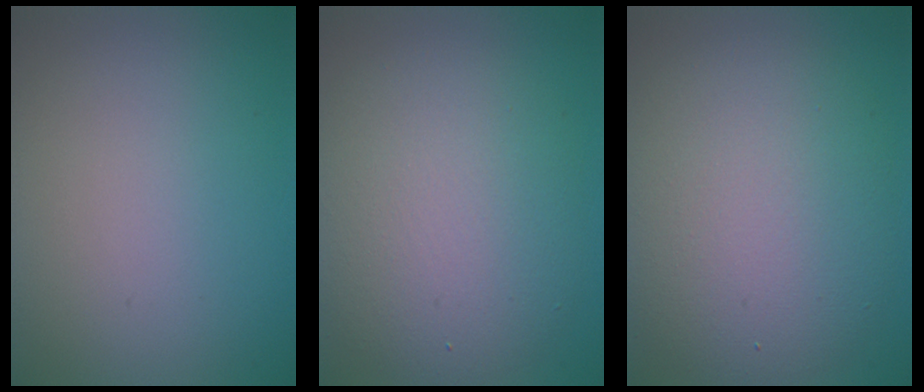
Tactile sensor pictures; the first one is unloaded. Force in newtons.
{"total": 6.9, "press": 6.9, "slide": 0.3}
{"total": 8.5, "press": 8.4, "slide": 0.6}